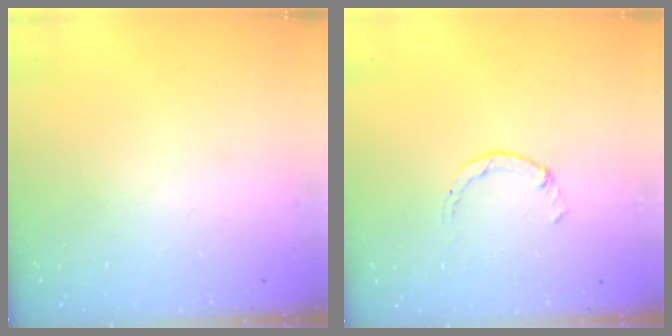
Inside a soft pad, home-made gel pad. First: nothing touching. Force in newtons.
{"total": 0.7, "press": 0.7, "slide": 0.2}